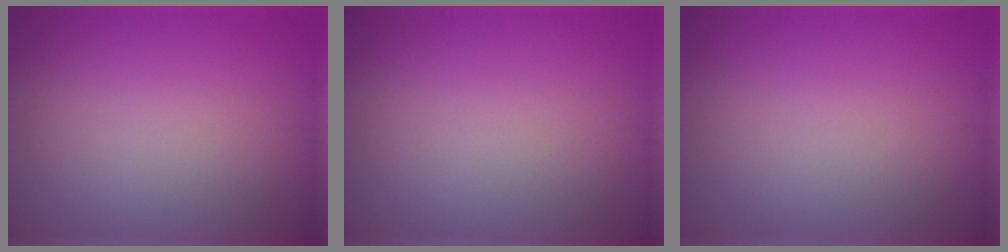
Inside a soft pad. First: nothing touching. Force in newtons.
{"total": 0.0}
{"total": 0.0}